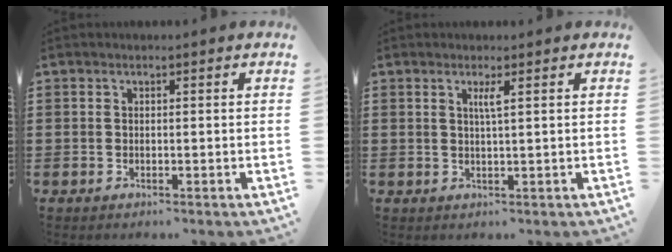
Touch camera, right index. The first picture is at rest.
{"total": 1.7, "force": [0.6, -0.2, 1.5], "torque": [-0.029, -0.002, 0.008]}